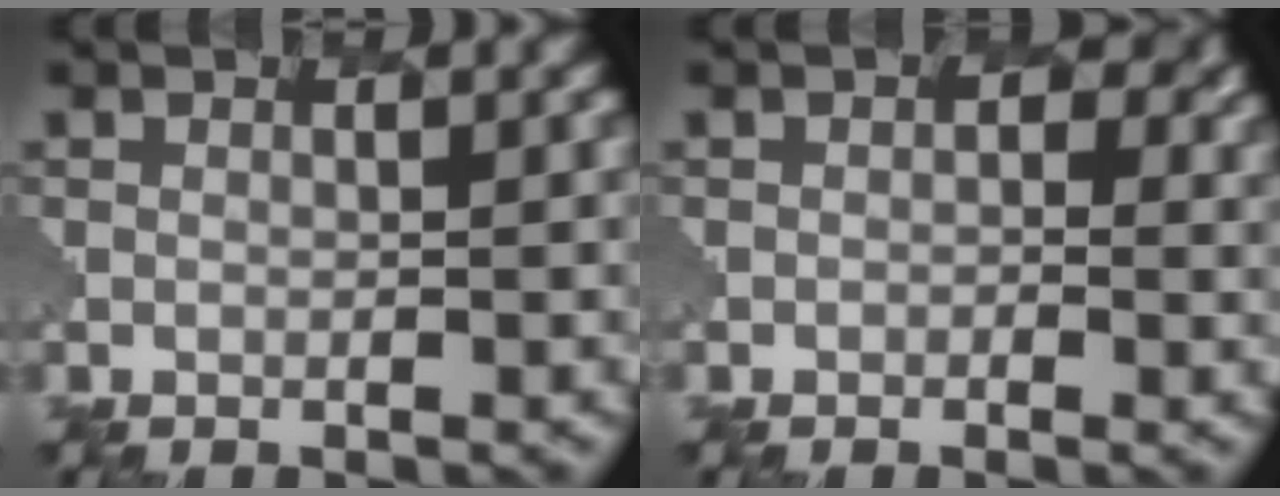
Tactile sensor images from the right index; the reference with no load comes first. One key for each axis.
{"total": 1.8, "fx": 0.2, "fy": 1.8, "fz": 0.2, "tx": -0.004, "ty": -0.006, "tz": -0.014}